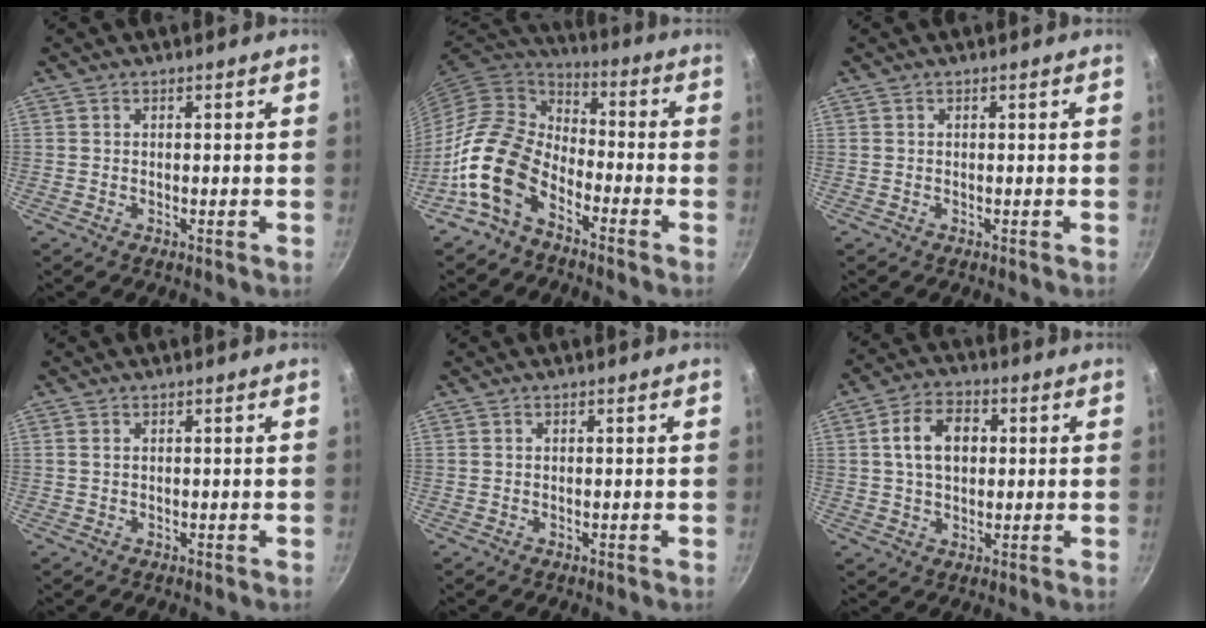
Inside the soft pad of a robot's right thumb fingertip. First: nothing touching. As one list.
[{"total": 14.0, "force": [-7.5, 8.7, 8.1], "torque": [-0.126, 0.061, -0.169]}, {"total": 0.0}, {"total": 0.9, "force": [0.2, 0.6, 0.6], "torque": [-0.012, 0.002, 0.002]}, {"total": 0.0}, {"total": 9.1, "force": [1.5, 6.4, 6.4], "torque": [-0.089, 0.014, 0.018]}]